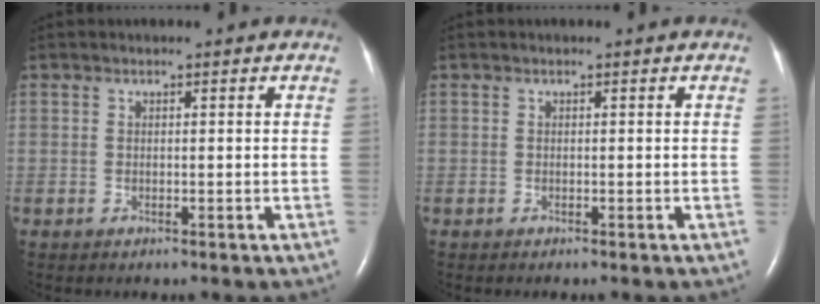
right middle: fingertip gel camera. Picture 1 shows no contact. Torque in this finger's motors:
{"motor_torque": [0.00, -0.01, -0.03, -0.01]}